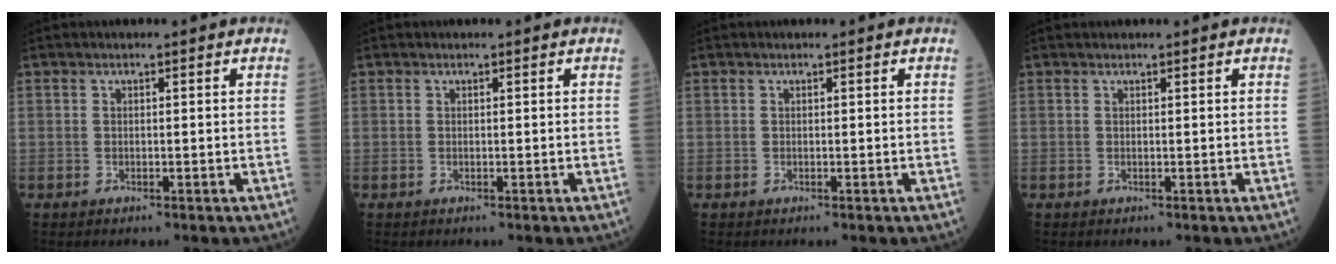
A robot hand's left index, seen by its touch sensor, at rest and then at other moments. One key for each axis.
{"total": 0.0}
{"total": 0.0}
{"total": 0.8, "fx": 0.8, "fy": 0.0, "fz": 0.1, "tx": -0.001, "ty": 0.008, "tz": 0.013}